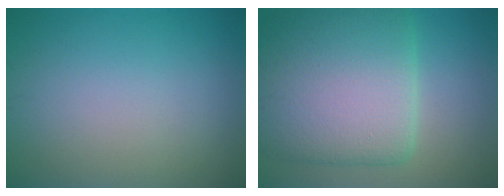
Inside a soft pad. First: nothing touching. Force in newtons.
{"total": 11.3, "press": 11.3, "slide": 0.4}